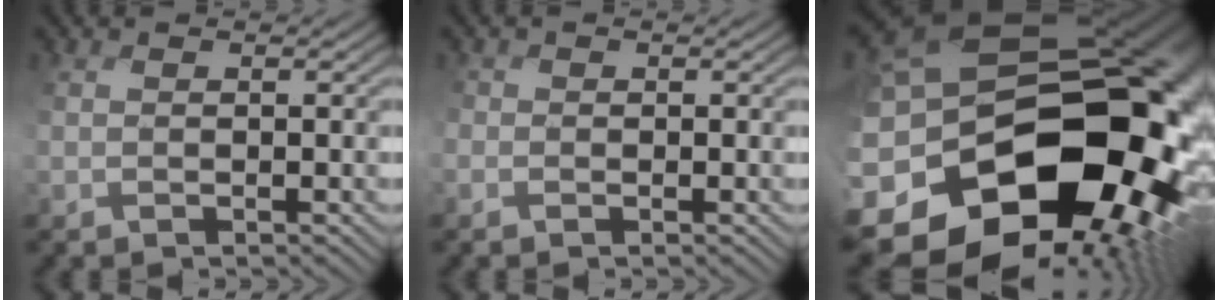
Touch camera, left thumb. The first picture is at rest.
{"total": 1.6, "force": [-0.5, 1.5, -0.3], "torque": [-0.001, 0.008, -0.025]}
{"total": 21.3, "force": [-5.4, 15.5, 13.5], "torque": [-0.268, -0.023, -0.079]}